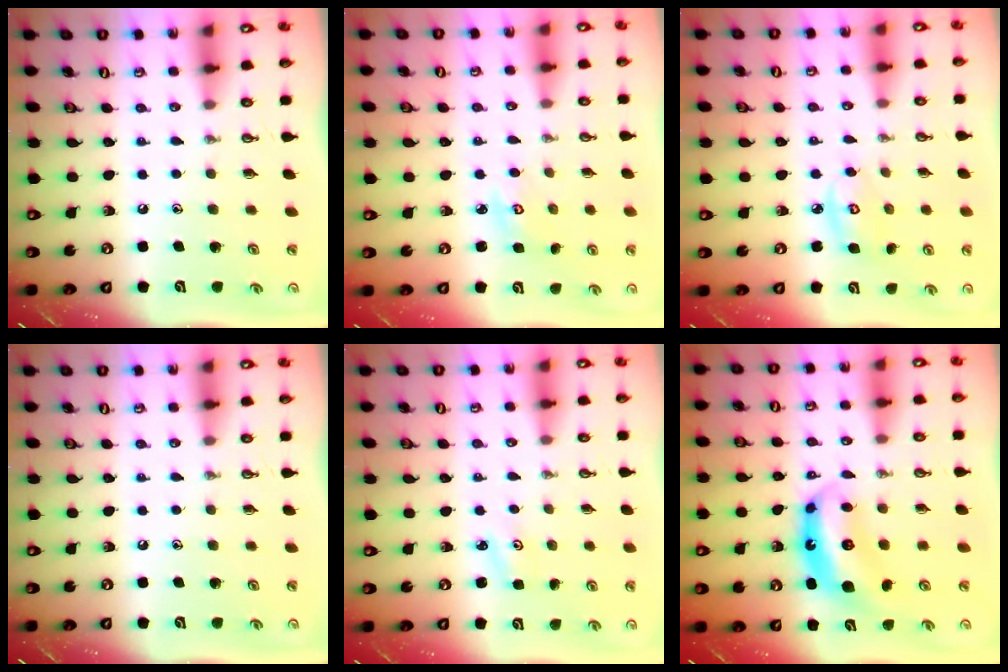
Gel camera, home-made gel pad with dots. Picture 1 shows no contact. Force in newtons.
{"total": 2.9, "press": 2.9, "slide": 0.1}
{"total": 5.3, "press": 5.3, "slide": 0.3}
{"total": 0.0}
{"total": 2.6, "press": 2.6, "slide": 0.3}
{"total": 7.5, "press": 7.5, "slide": 0.7}